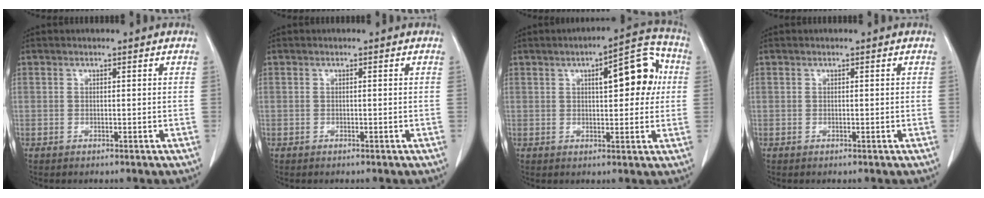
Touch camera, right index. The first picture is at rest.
{"total": 0.0}
{"total": 10.4, "force": [2.6, 3.3, 9.5], "torque": [-0.124, 0.032, 0.031]}
{"total": 0.0}